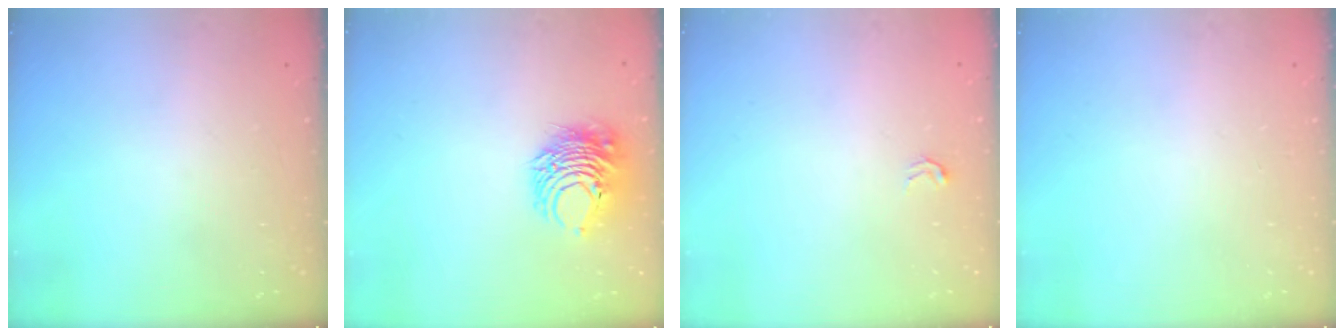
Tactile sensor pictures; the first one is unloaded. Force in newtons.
{"total": 9.1, "press": 9.1, "slide": 0.3}
{"total": 2.5, "press": 2.5, "slide": 0.5}
{"total": 0.0}